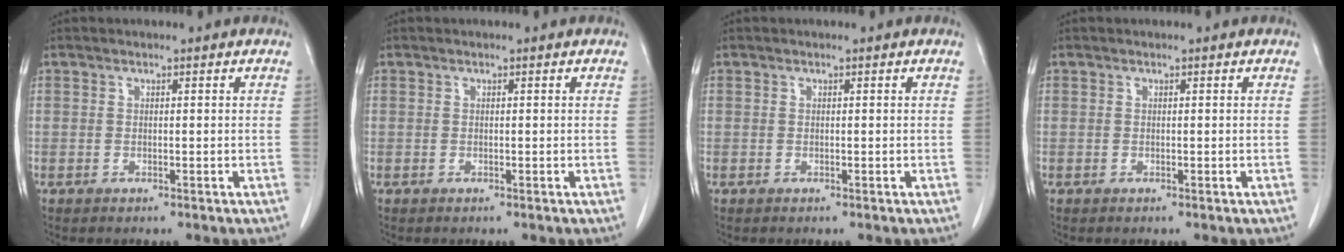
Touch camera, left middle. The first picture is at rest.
{"total": 0.0}
{"total": 0.0}
{"total": 0.0}